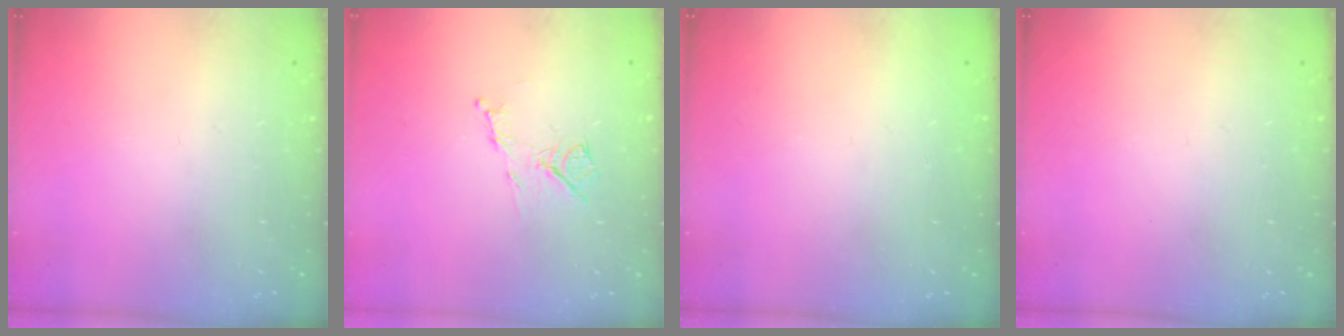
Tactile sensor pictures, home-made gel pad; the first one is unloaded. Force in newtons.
{"total": 7.2, "press": 7.1, "slide": 0.8}
{"total": 1.6, "press": 1.5, "slide": 0.1}
{"total": 0.0}